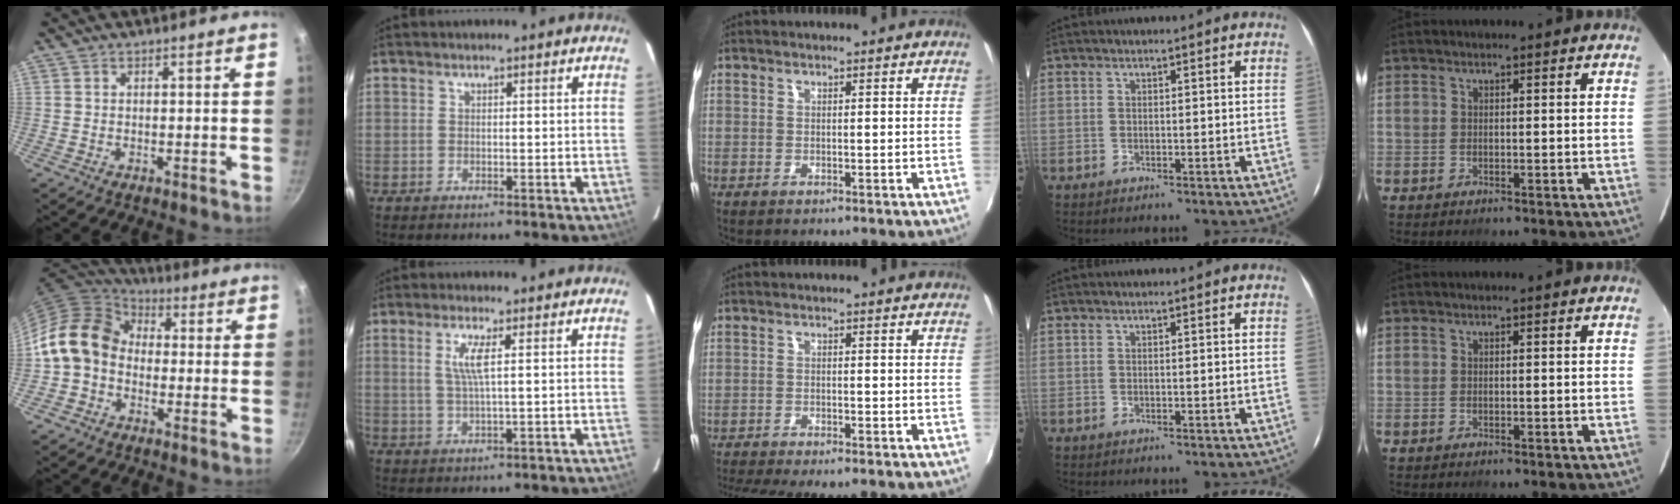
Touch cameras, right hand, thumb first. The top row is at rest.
{"thumb": {"total": 12.6, "force": [-0.7, 10.1, 7.4], "torque": [-0.104, 0.037, -0.034]}, "index": {"total": 3.9, "force": [1.1, -0.1, 3.8], "torque": [-0.074, -0.003, 0.021]}, "middle": {"total": 7.7, "force": [-6.8, 0.2, 3.6], "torque": [-0.087, -0.025, -0.110]}}